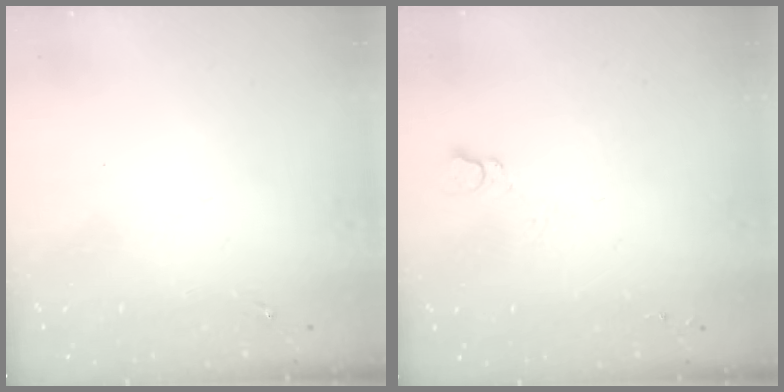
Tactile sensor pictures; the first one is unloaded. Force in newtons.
{"total": 3.8, "press": 3.8, "slide": 0.3}